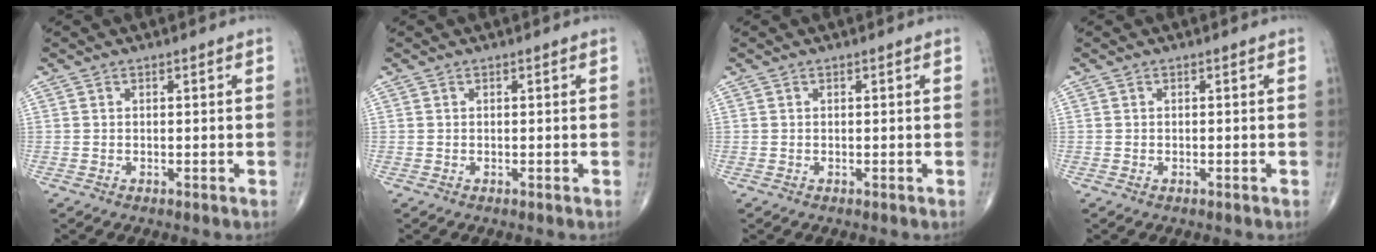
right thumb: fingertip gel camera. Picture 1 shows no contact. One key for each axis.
{"total": 0.0}
{"total": 0.0}
{"total": 0.0}